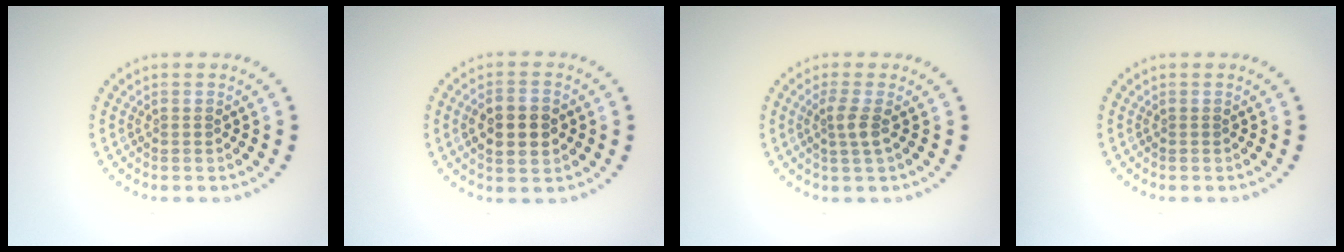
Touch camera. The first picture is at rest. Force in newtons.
{"total": 4.1, "press": 4.1, "slide": 0.2}
{"total": 1.7, "press": 1.3, "slide": 1.1}
{"total": 0.0}